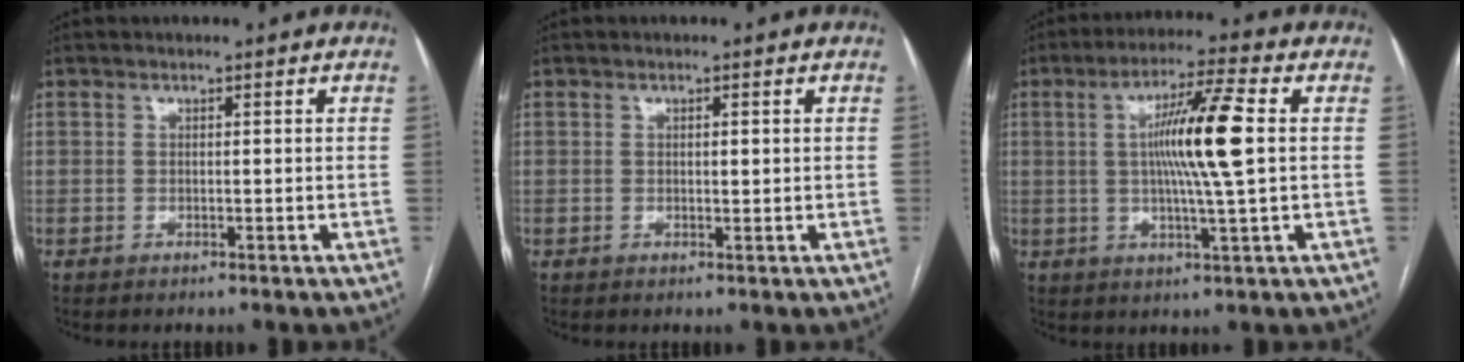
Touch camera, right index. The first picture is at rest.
{"total": 1.0, "force": [0.2, 0.3, 0.9], "torque": [-0.016, 0.000, 0.004]}
{"total": 11.2, "force": [1.2, -0.6, 11.1], "torque": [-0.199, 0.003, 0.018]}